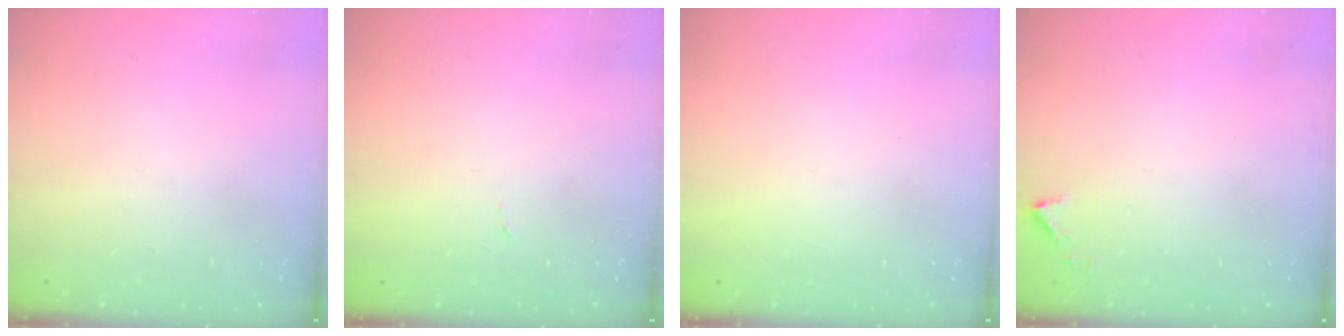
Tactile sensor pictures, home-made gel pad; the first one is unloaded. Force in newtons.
{"total": 2.4, "press": 2.4, "slide": 0.4}
{"total": 1.5, "press": 1.5, "slide": 0.1}
{"total": 2.3, "press": 2.3, "slide": 0.2}